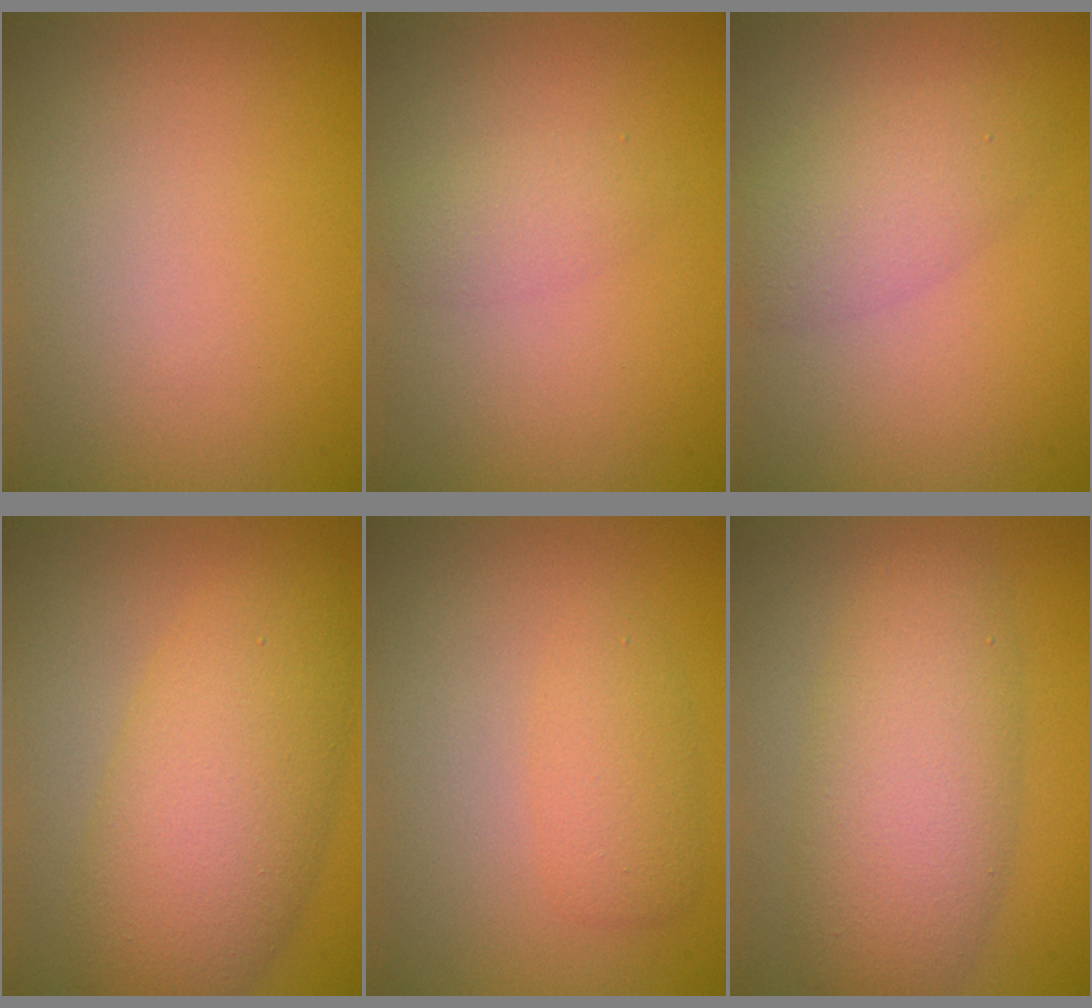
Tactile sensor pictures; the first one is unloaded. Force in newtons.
{"total": 1.6, "press": 1.6, "slide": 0.0}
{"total": 2.3, "press": 2.3, "slide": 0.2}
{"total": 8.0, "press": 8.0, "slide": 0.1}
{"total": 2.3, "press": 2.2, "slide": 0.2}
{"total": 6.9, "press": 6.9, "slide": 0.4}